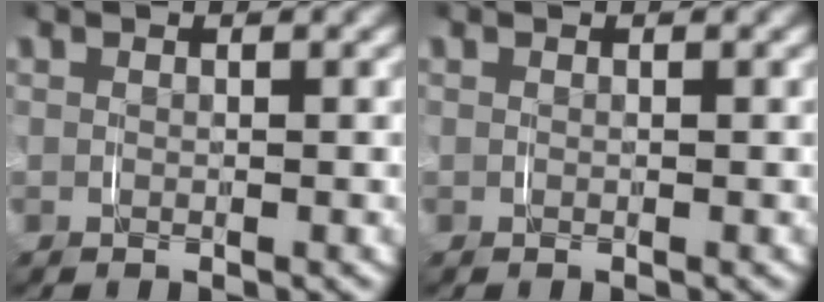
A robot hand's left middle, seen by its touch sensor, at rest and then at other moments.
{"total": 0.0}